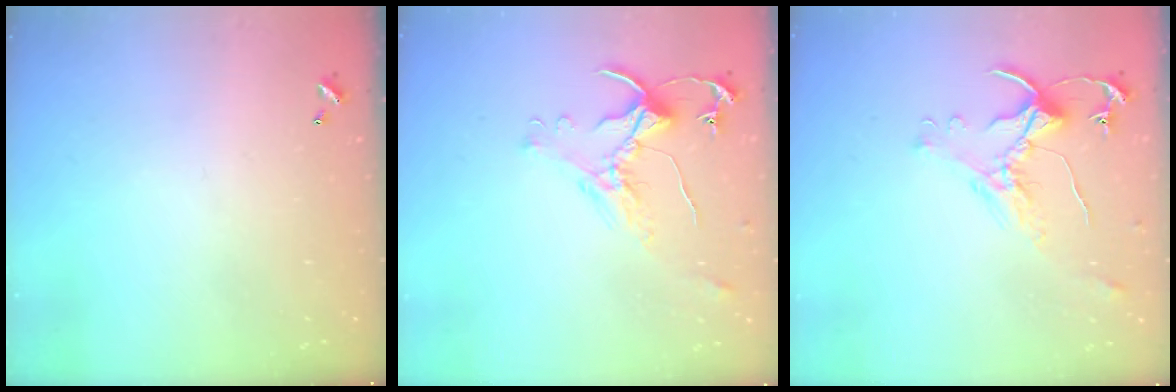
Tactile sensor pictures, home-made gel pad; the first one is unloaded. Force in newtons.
{"total": 0.8, "press": 0.7, "slide": 0.3}
{"total": 0.8, "press": 0.7, "slide": 0.3}